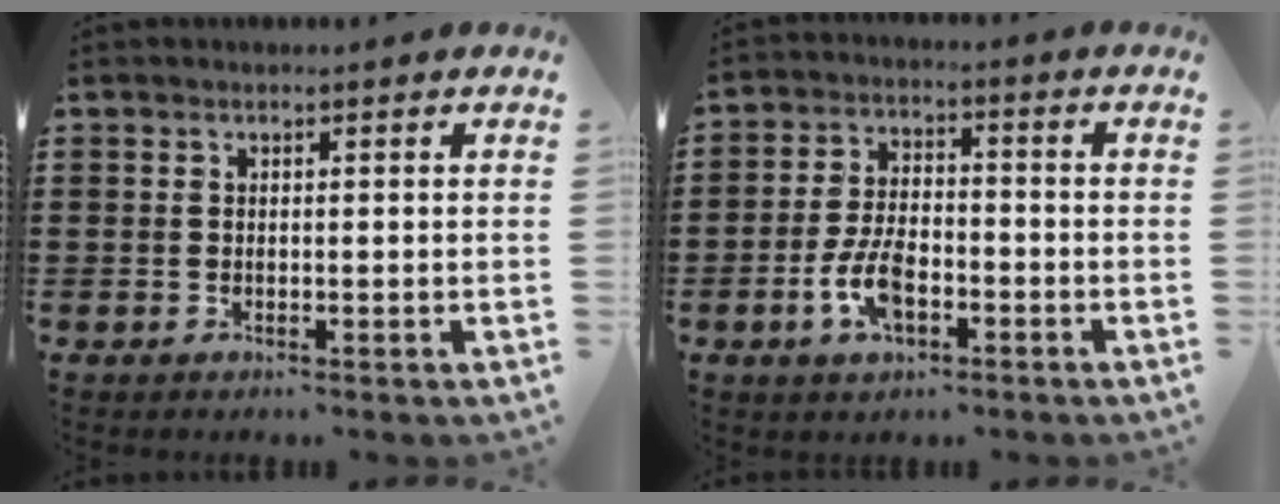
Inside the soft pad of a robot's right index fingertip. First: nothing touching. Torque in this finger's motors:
{"motor_torque": [1.54, 0.60, 0.04, -0.09]}